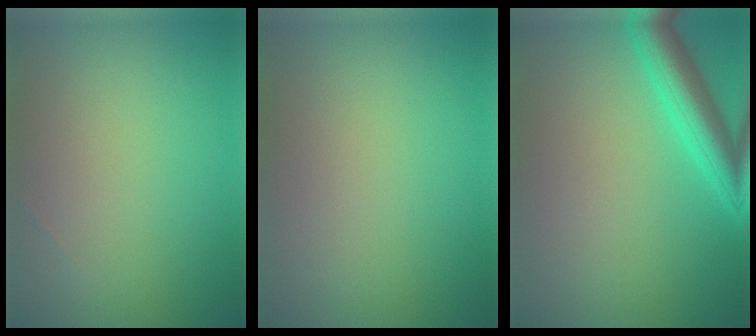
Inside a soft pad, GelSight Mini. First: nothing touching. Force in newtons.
{"total": 0.0}
{"total": 4.5, "press": 4.5, "slide": 0.3}